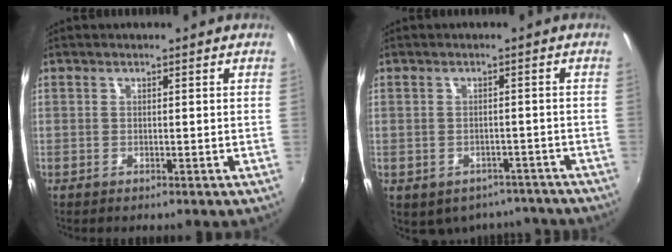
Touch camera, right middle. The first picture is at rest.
{"total": 11.3, "force": [-7.3, 7.5, 4.4], "torque": [-0.102, -0.007, -0.082]}